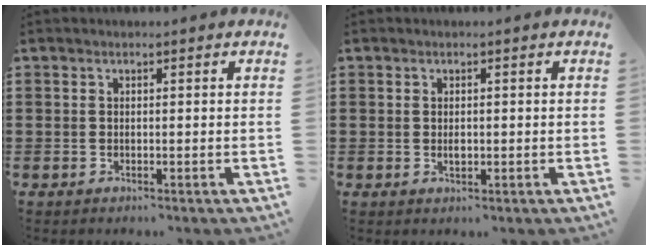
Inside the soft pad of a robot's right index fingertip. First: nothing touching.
{"total": 1.1, "force": [-0.1, 0.6, 0.9], "torque": [-0.017, 0.003, -0.003]}